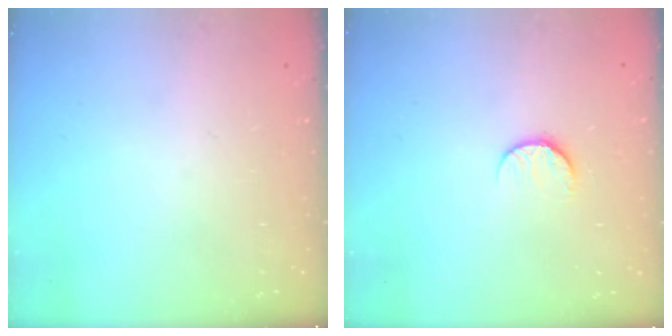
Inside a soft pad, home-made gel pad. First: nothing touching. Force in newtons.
{"total": 7.1, "press": 7.1, "slide": 0.7}